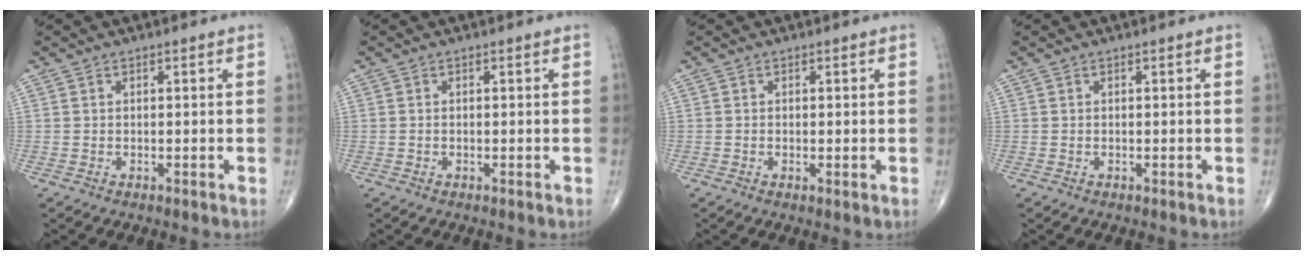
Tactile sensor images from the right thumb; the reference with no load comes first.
{"total": 0.0}
{"total": 0.7, "force": [-0.1, 0.1, 0.7], "torque": [-0.015, -0.006, -0.003]}
{"total": 0.0}